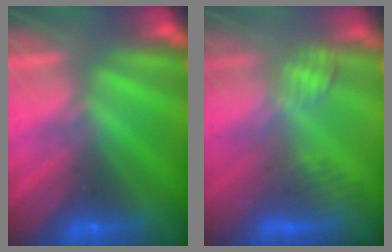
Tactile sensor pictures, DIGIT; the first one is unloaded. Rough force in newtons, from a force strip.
{"total": 2.8}